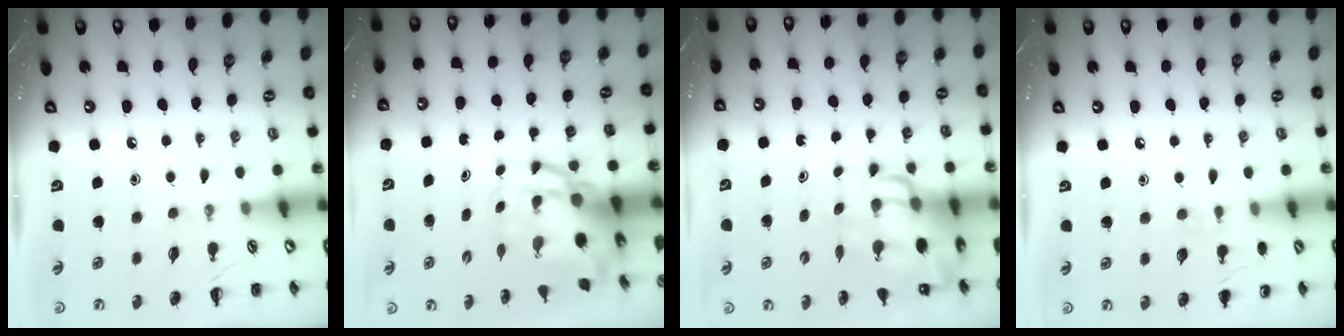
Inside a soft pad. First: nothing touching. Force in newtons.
{"total": 6.8, "press": 6.5, "slide": 2.0}
{"total": 11.3, "press": 10.9, "slide": 3.1}
{"total": 5.1, "press": 4.9, "slide": 1.7}